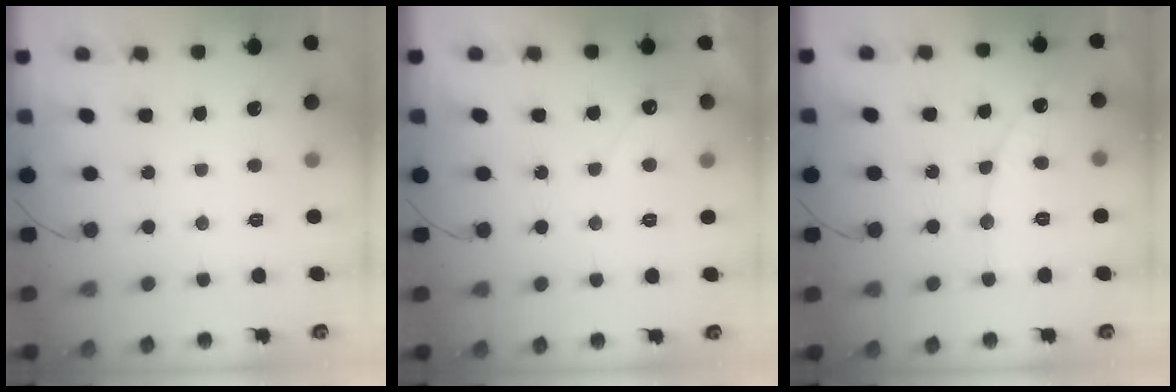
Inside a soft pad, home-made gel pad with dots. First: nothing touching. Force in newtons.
{"total": 2.9, "press": 2.9, "slide": 0.1}
{"total": 7.9, "press": 7.9, "slide": 0.8}